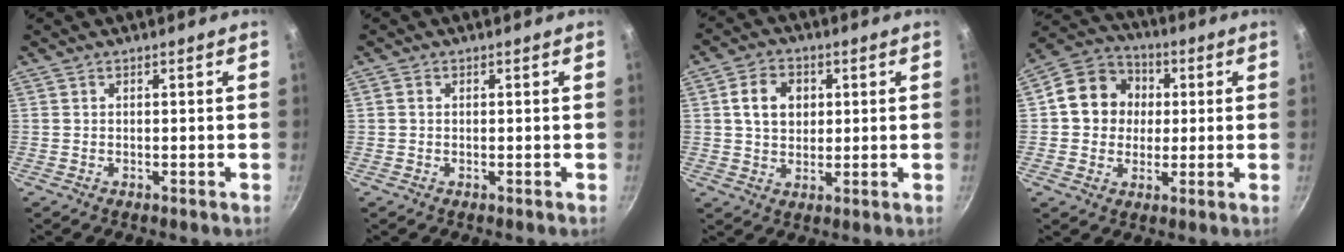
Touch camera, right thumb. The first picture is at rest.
{"total": 0.7, "force": [0.1, 0.6, 0.4], "torque": [-0.006, 0.004, 0.000]}
{"total": 7.5, "force": [1.6, 5.9, 4.4], "torque": [-0.057, 0.005, 0.022]}
{"total": 11.8, "force": [1.4, 10.5, 5.2], "torque": [-0.056, 0.016, 0.008]}